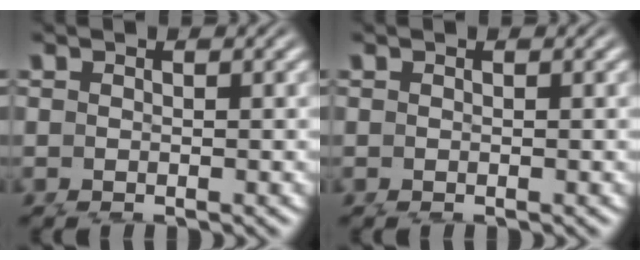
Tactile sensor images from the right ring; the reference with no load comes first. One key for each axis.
{"total": 0.0}